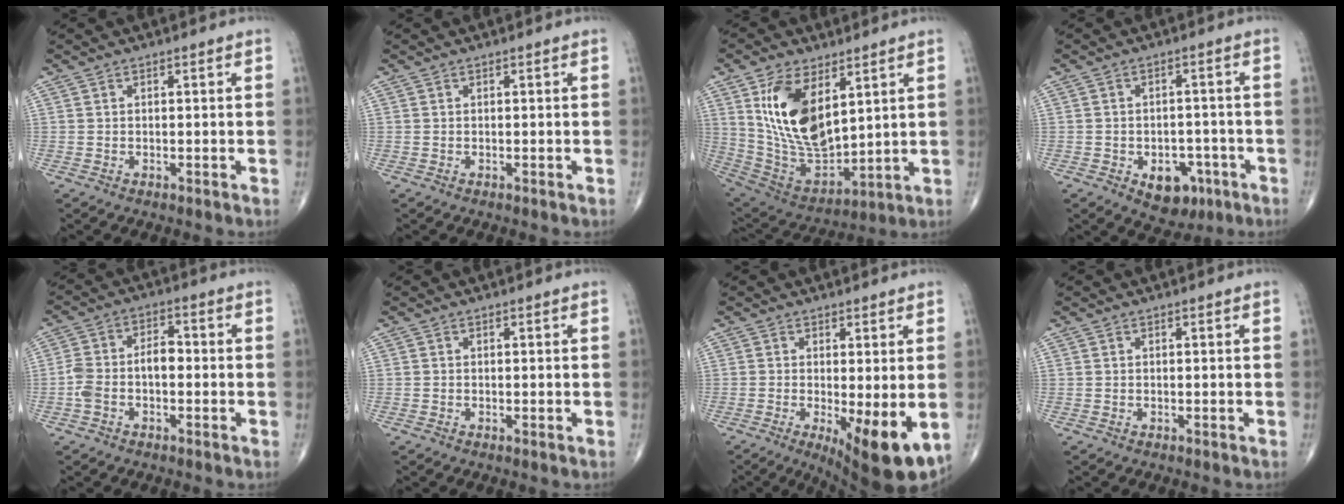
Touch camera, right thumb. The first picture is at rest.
{"total": 0.0}
{"total": 17.9, "force": [6.4, 9.3, 13.8], "torque": [-0.239, -0.033, 0.139]}
{"total": 7.9, "force": [-3.4, 5.3, 4.7], "torque": [-0.031, 0.022, -0.039]}
{"total": 6.9, "force": [-1.4, 4.0, 5.4], "torque": [-0.109, 0.033, -0.029]}
{"total": 0.0}
{"total": 10.5, "force": [-2.6, 3.0, 9.7], "torque": [-0.135, -0.024, -0.030]}
{"total": 0.0}